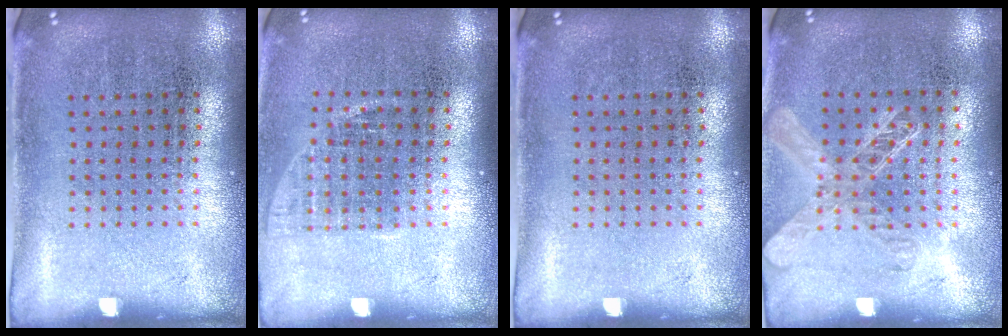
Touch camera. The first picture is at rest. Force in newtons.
{"total": 1.0, "press": 0.9, "slide": 0.4}
{"total": 0.0}
{"total": 1.3, "press": 1.2, "slide": 0.5}